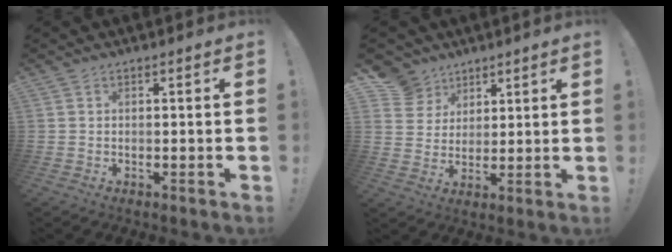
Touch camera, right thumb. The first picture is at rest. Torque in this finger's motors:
{"motor_torque": [-0.93, 0.98, 0.21, 0.99, 0.00]}